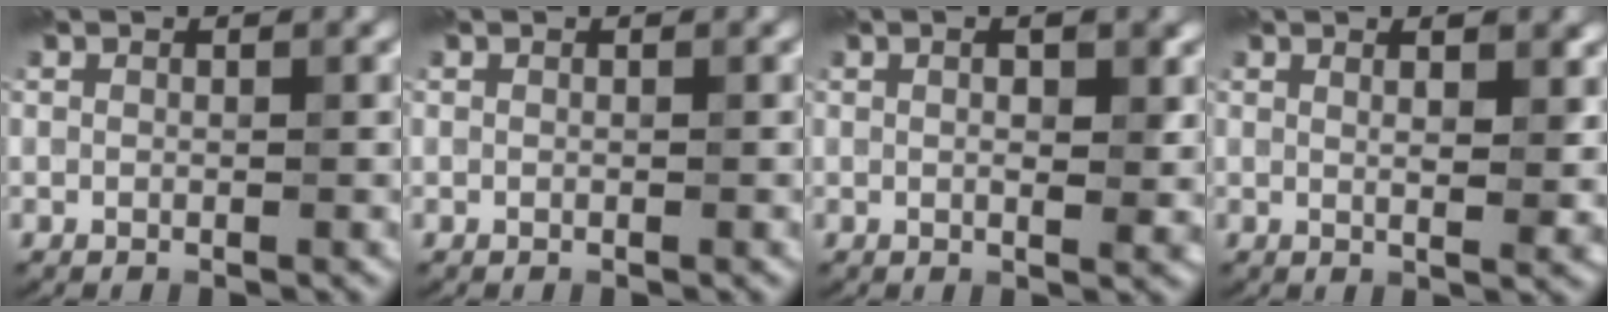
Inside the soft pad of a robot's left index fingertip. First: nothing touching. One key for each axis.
{"total": 0.0}
{"total": 3.2, "fx": 0.7, "fy": 0.9, "fz": 3.0, "tx": -0.036, "ty": -0.002, "tz": 0.006}
{"total": 4.5, "fx": 1.9, "fy": 1.7, "fz": 3.8, "tx": -0.030, "ty": 0.011, "tz": 0.008}